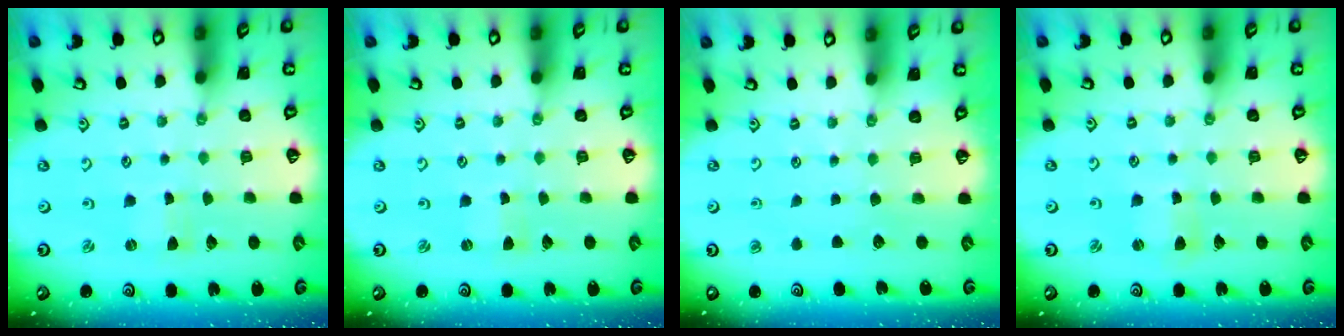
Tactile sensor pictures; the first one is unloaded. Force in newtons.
{"total": 0.0}
{"total": 0.0}
{"total": 1.5, "press": 1.4, "slide": 0.2}